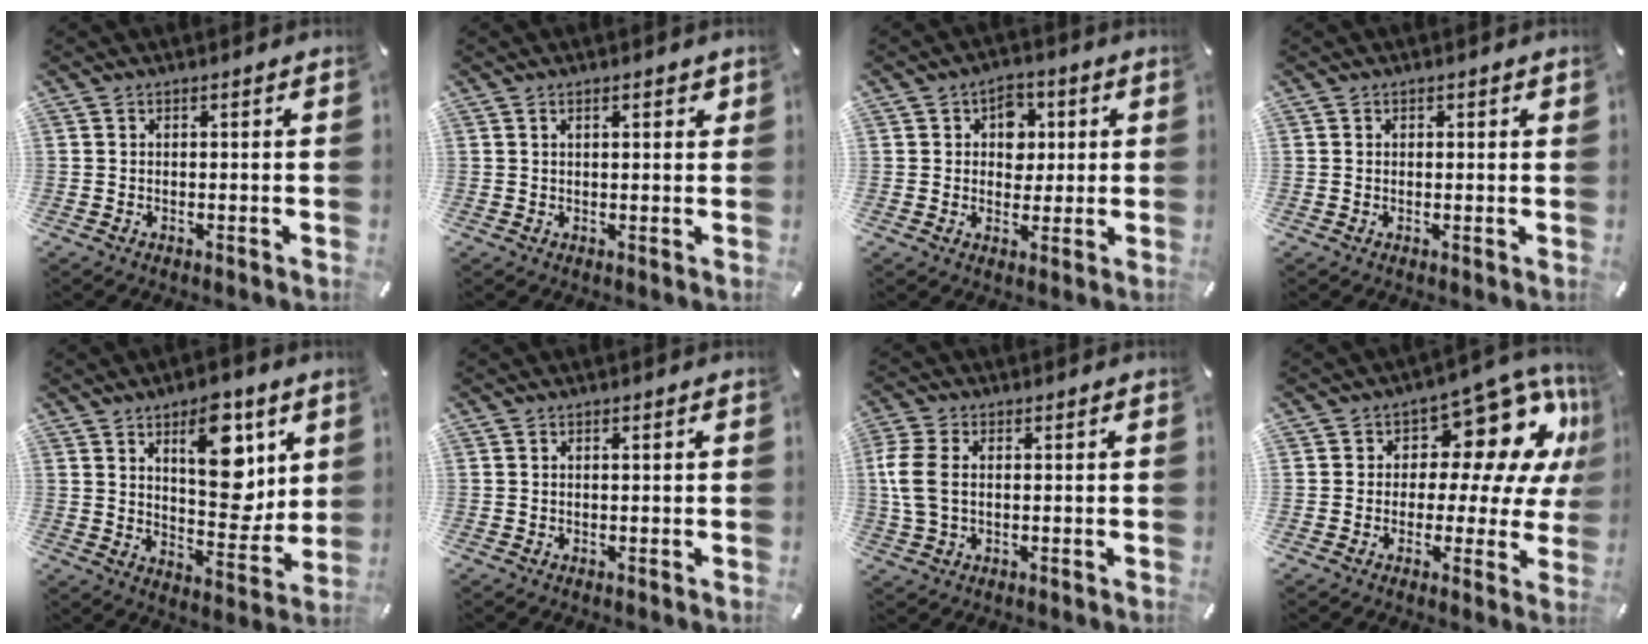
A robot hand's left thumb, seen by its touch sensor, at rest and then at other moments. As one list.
[{"total": 2.4, "force": [1.0, 0.9, 2.0], "torque": [-0.034, 0.001, 0.013]}, {"total": 7.0, "force": [1.6, 5.8, 3.5], "torque": [-0.035, -0.002, 0.020]}, {"total": 0.5, "force": [0.2, 0.5, 0.1], "torque": [-0.002, 0.003, 0.004]}, {"total": 15.2, "force": [7.3, 7.8, 10.9], "torque": [-0.131, -0.044, 0.123]}, {"total": 0.5, "force": [0.1, 0.1, 0.5], "torque": [-0.010, 0.000, 0.001]}, {"total": 7.3, "force": [0.4, 4.9, 5.4], "torque": [-0.132, 0.001, 0.005]}, {"total": 12.7, "force": [6.1, 7.2, 8.4], "torque": [-0.109, -0.056, 0.102]}]